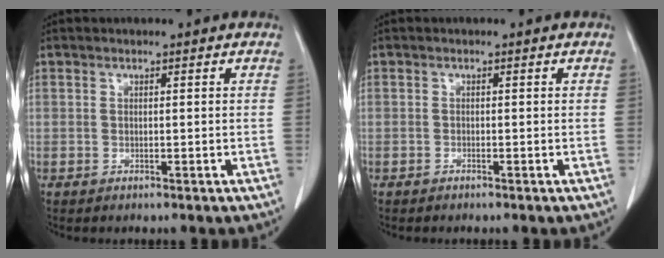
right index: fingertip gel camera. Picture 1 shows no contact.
{"total": 0.0}